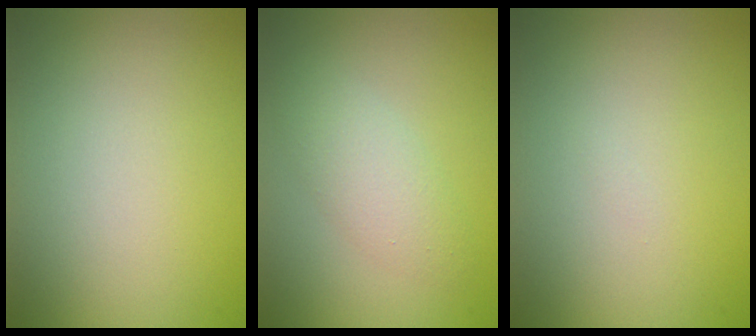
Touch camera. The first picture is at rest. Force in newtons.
{"total": 2.7, "press": 2.7, "slide": 0.2}
{"total": 0.0}